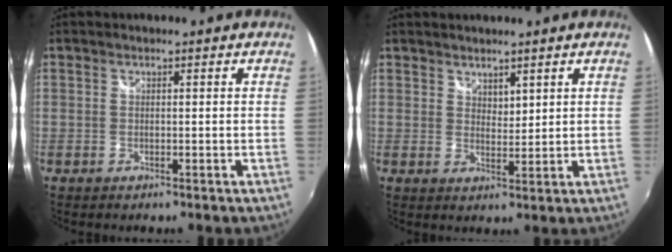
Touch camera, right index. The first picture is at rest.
{"total": 2.6, "force": [2.2, 1.2, 0.8], "torque": [-0.009, -0.001, 0.039]}